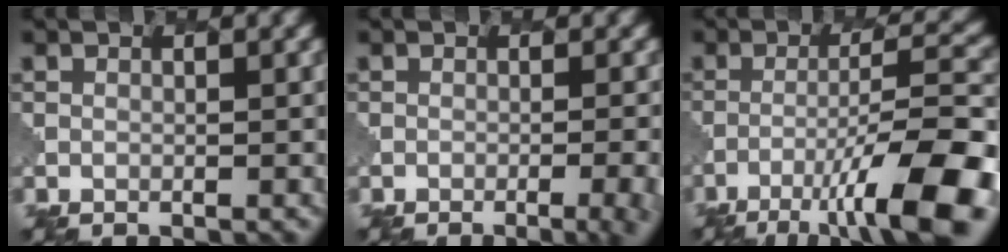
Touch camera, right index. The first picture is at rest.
{"total": 5.3, "force": [-2.4, 2.2, 4.2], "torque": [-0.022, 0.010, -0.025]}
{"total": 10.8, "force": [-6.7, 2.0, 8.3], "torque": [-0.138, 0.011, -0.111]}